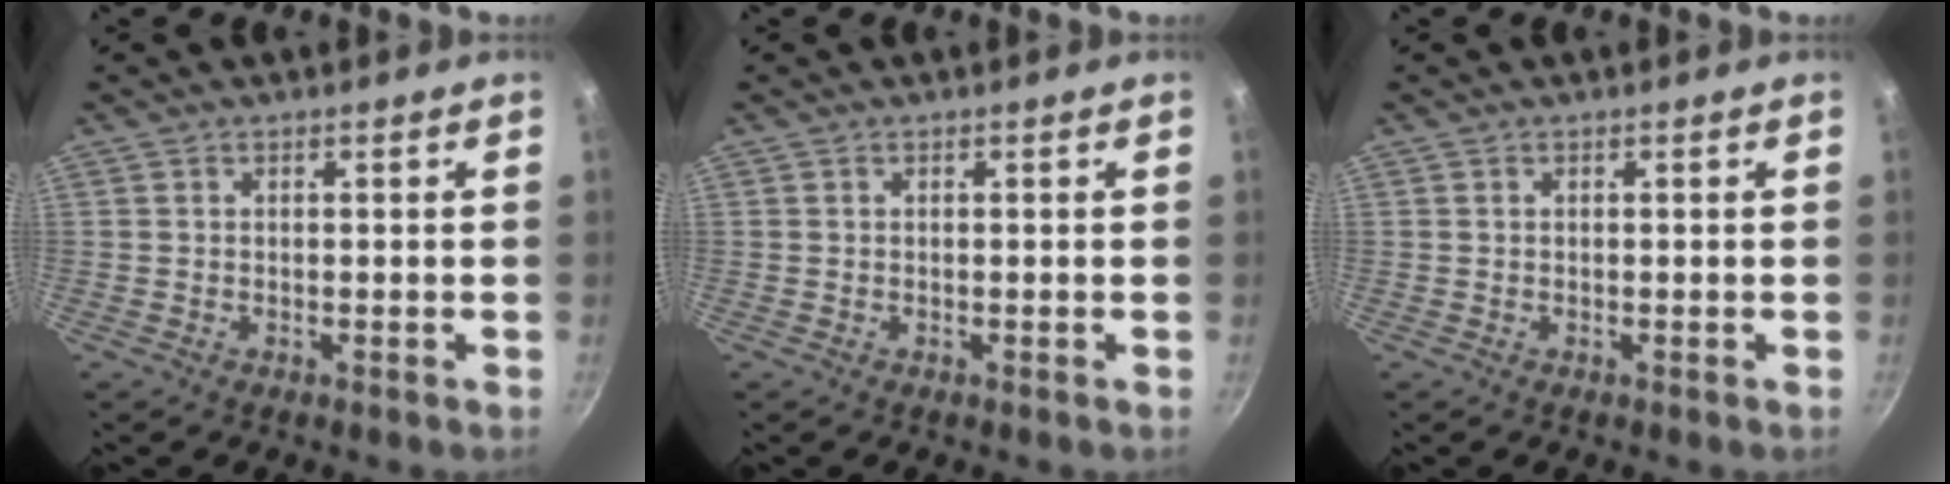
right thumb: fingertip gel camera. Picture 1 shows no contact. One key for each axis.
{"total": 0.0}
{"total": 0.0}